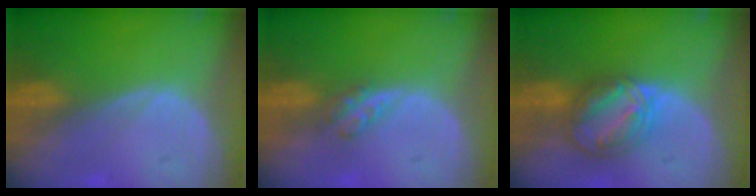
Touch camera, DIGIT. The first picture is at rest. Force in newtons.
{"total": 2.9, "press": 2.5, "slide": 1.5}
{"total": 8.2, "press": 7.0, "slide": 4.2}